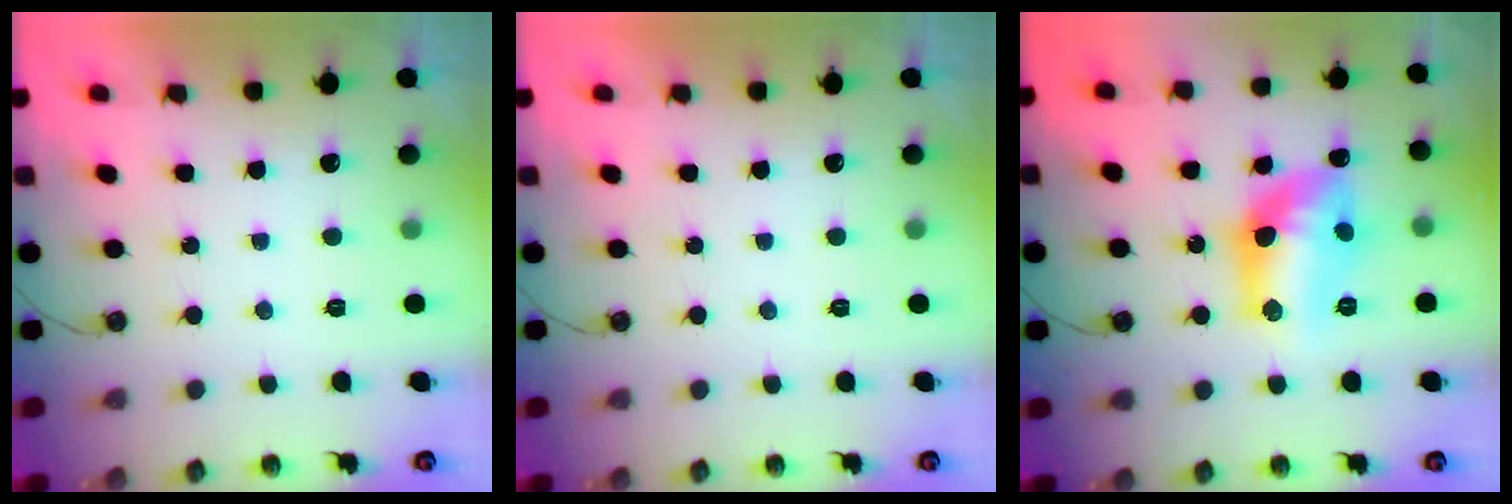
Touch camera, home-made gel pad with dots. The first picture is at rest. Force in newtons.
{"total": 0.0}
{"total": 15.6, "press": 15.1, "slide": 3.7}